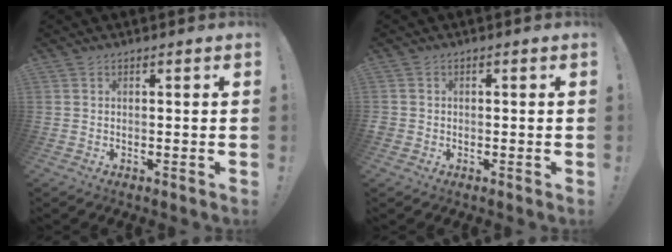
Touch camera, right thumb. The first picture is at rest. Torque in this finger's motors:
{"motor_torque": [-0.12, 0.04, -0.02, 0.07, -0.02]}